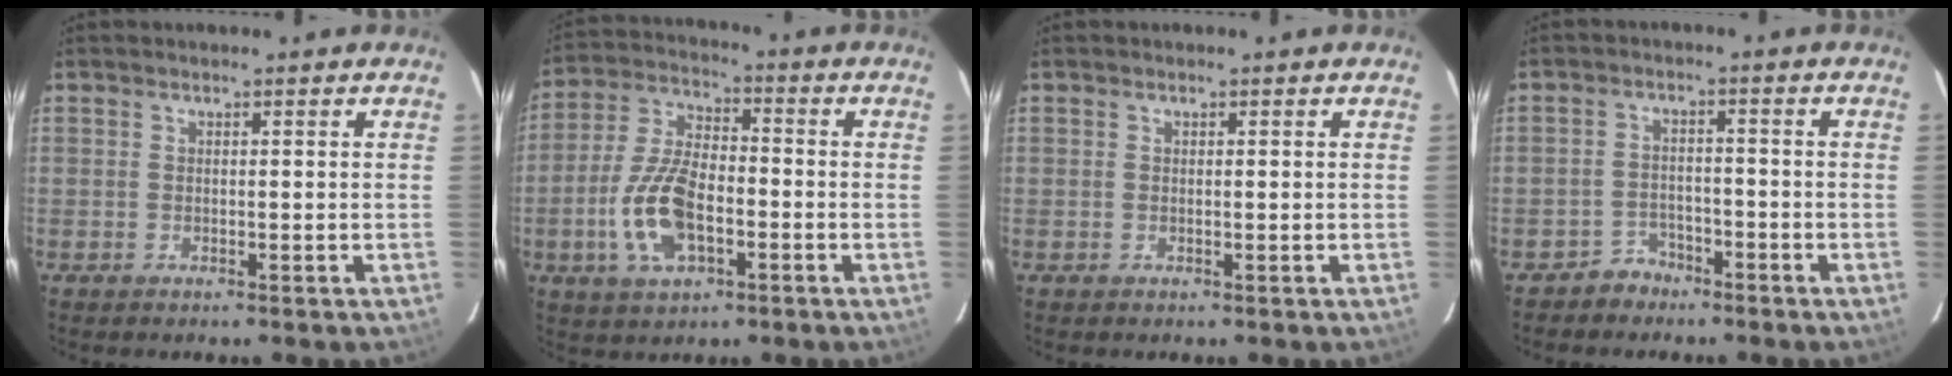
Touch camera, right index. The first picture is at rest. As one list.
[{"total": 12.8, "force": [-4.1, 6.3, 10.4], "torque": [-0.224, 0.005, -0.074]}, {"total": 0.0}, {"total": 3.8, "force": [-3.0, 2.3, 0.0], "torque": [-0.007, 0.015, -0.052]}]